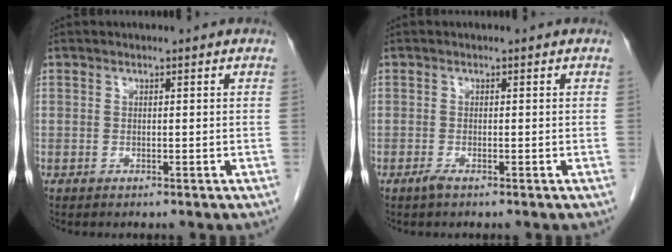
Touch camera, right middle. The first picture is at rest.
{"total": 0.9, "force": [-0.7, 0.1, 0.6], "torque": [-0.017, -0.002, -0.014]}